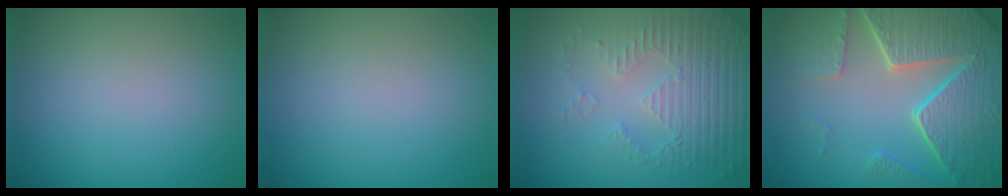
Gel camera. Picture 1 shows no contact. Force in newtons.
{"total": 0.0}
{"total": 5.4, "press": 3.6, "slide": 4.0}
{"total": 8.3, "press": 5.9, "slide": 5.8}